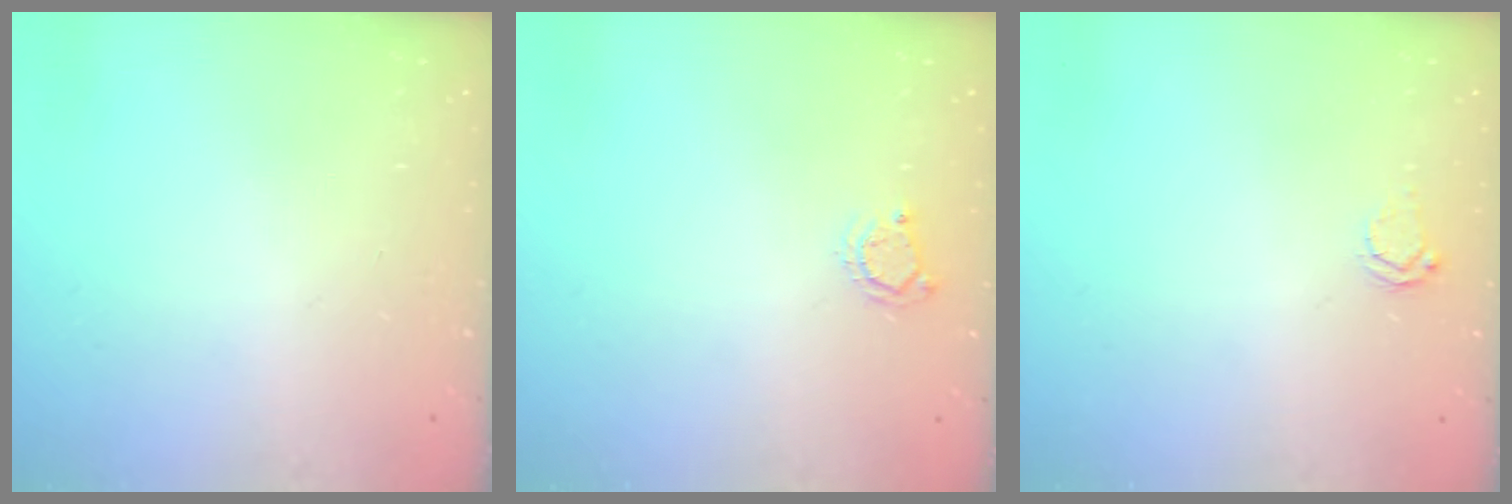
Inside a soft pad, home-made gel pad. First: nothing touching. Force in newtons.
{"total": 3.8, "press": 3.7, "slide": 0.6}
{"total": 3.7, "press": 3.7, "slide": 0.5}